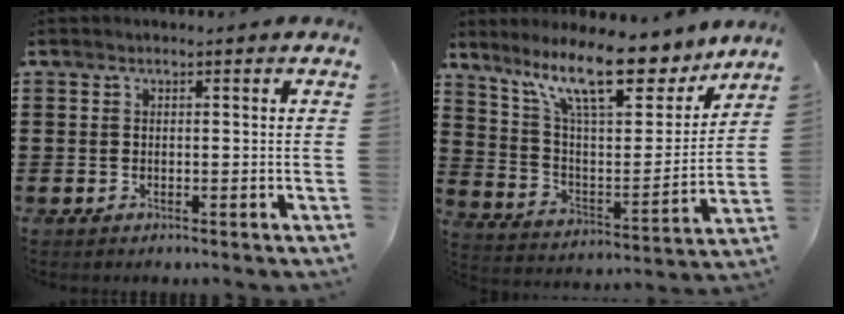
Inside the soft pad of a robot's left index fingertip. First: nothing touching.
{"total": 14.9, "force": [11.1, 3.7, 9.2], "torque": [-0.180, -0.062, 0.189]}